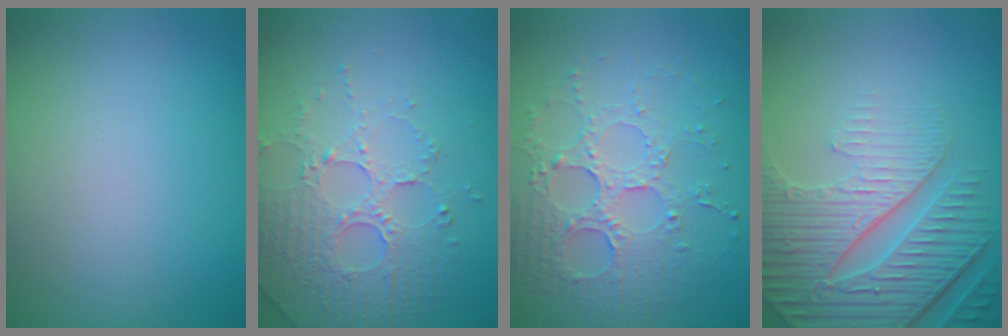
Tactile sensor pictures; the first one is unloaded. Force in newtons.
{"total": 5.1, "press": 3.5, "slide": 3.7}
{"total": 4.0, "press": 3.7, "slide": 1.4}
{"total": 8.3, "press": 6.0, "slide": 5.8}